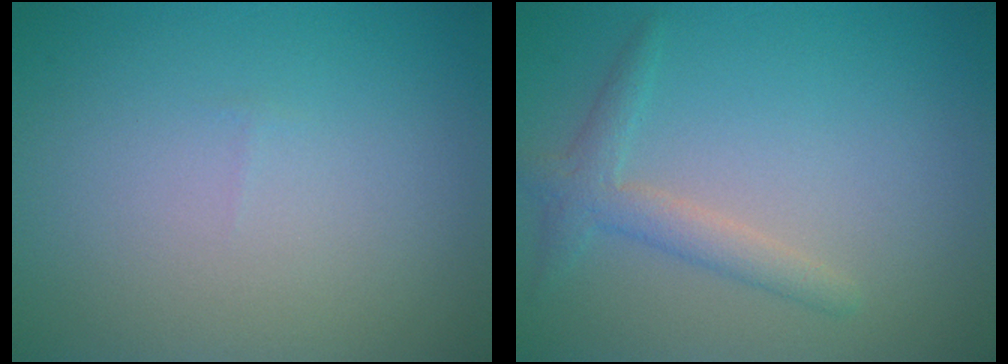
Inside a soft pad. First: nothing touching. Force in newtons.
{"total": 2.3, "press": 2.3, "slide": 0.1}